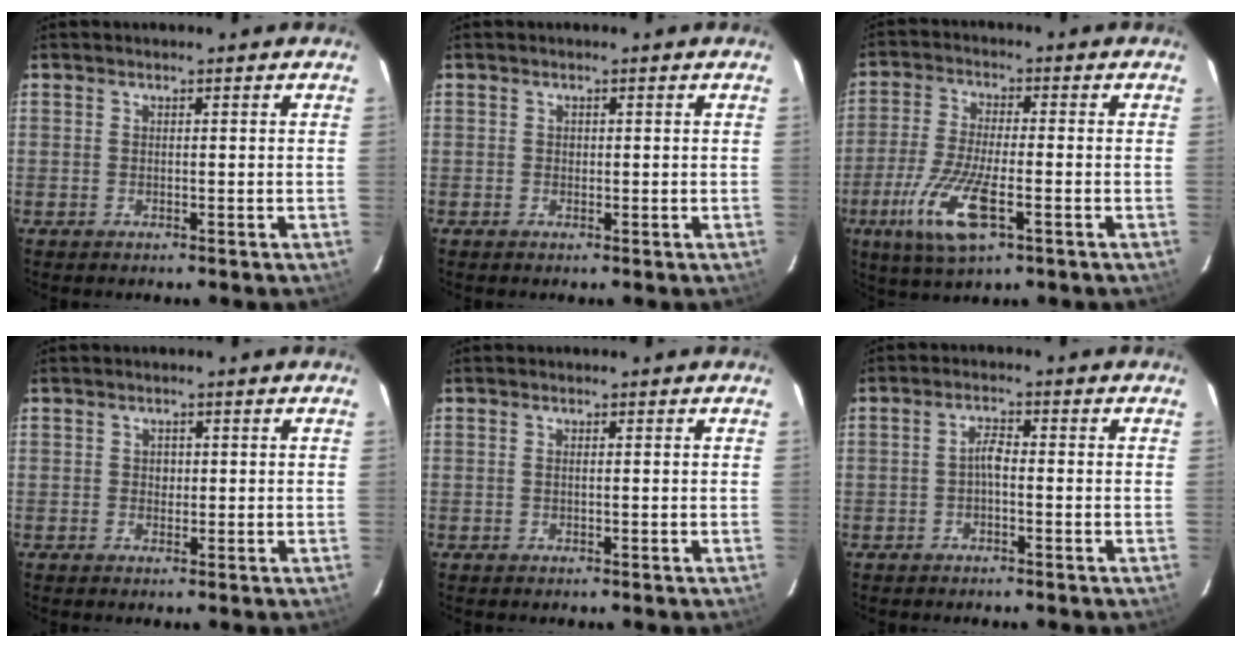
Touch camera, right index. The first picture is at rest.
{"total": 0.5, "force": [0.0, 0.5, 0.1], "torque": [0.001, 0.002, 0.001]}
{"total": 11.7, "force": [-4.8, 3.4, 10.2], "torque": [-0.221, -0.019, -0.091]}
{"total": 1.2, "force": [0.1, 1.2, 0.3], "torque": [-0.002, 0.003, 0.001]}
{"total": 0.6, "force": [0.0, -0.1, 0.6], "torque": [-0.011, 0.002, -0.001]}
{"total": 3.3, "force": [-1.3, 0.9, 2.9], "torque": [-0.061, 0.012, -0.026]}